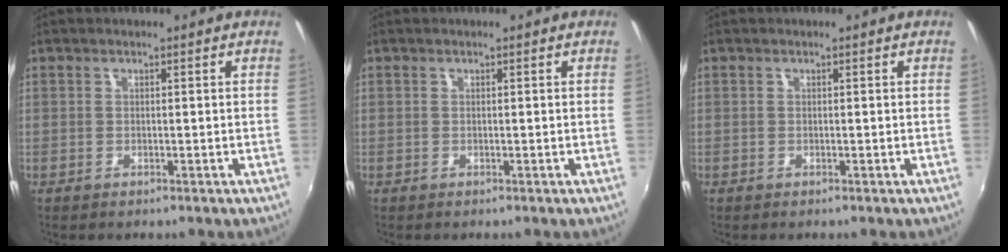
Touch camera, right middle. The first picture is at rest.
{"total": 0.0}
{"total": 0.0}